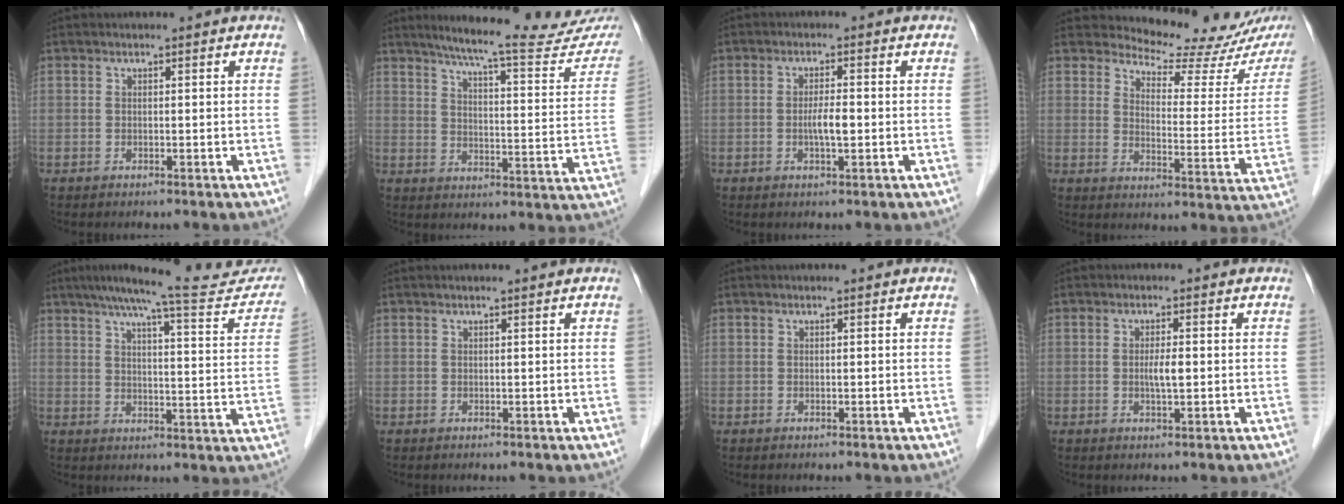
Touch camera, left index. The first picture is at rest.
{"total": 22.2, "force": [19.6, 1.6, 10.3], "torque": [-0.137, -0.048, 0.241]}
{"total": 2.9, "force": [-0.6, 0.5, 2.8], "torque": [-0.056, 0.000, -0.011]}
{"total": 13.1, "force": [12.6, 1.3, 3.2], "torque": [-0.038, -0.065, 0.145]}
{"total": 19.2, "force": [17.3, 2.0, 8.2], "torque": [-0.110, -0.018, 0.212]}
{"total": 1.1, "force": [0.9, -0.2, 0.5], "torque": [-0.010, 0.011, 0.019]}
{"total": 0.0}
{"total": 2.3, "force": [-0.2, 0.4, 2.2], "torque": [-0.045, -0.001, -0.004]}